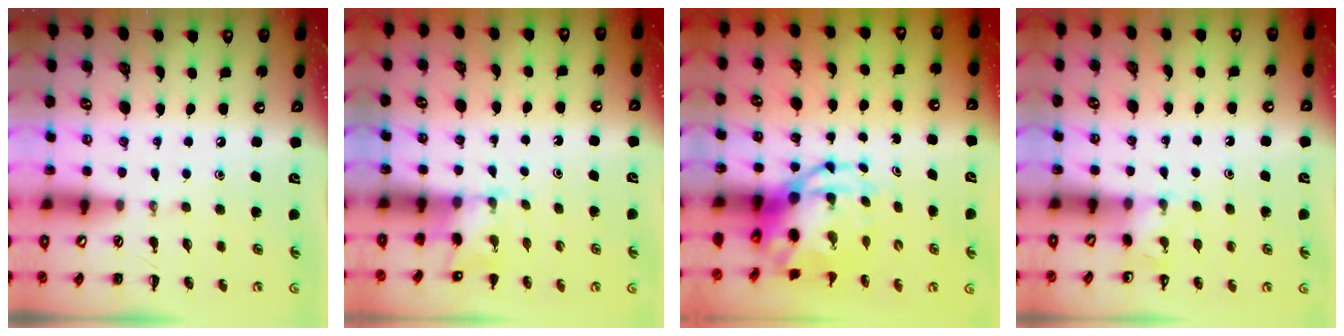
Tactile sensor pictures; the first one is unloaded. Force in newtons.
{"total": 3.7, "press": 3.6, "slide": 0.8}
{"total": 7.5, "press": 7.2, "slide": 1.8}
{"total": 5.2, "press": 5.0, "slide": 1.5}